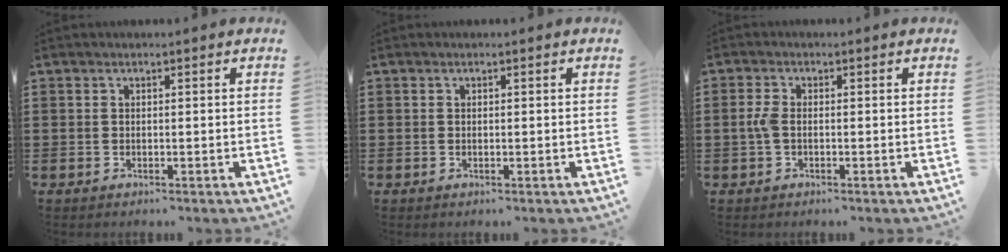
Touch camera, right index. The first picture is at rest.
{"total": 0.0}
{"total": 2.7, "force": [-0.3, 1.4, 2.2], "torque": [-0.060, -0.003, -0.011]}